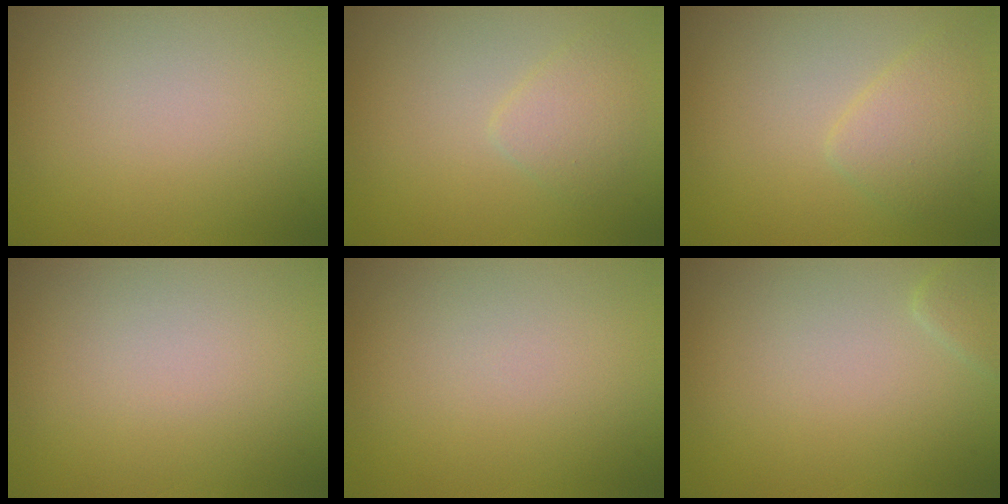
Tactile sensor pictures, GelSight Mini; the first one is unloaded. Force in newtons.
{"total": 1.9, "press": 1.9, "slide": 0.1}
{"total": 2.5, "press": 2.5, "slide": 0.1}
{"total": 0.0}
{"total": 0.0}
{"total": 1.1, "press": 1.1, "slide": 0.1}